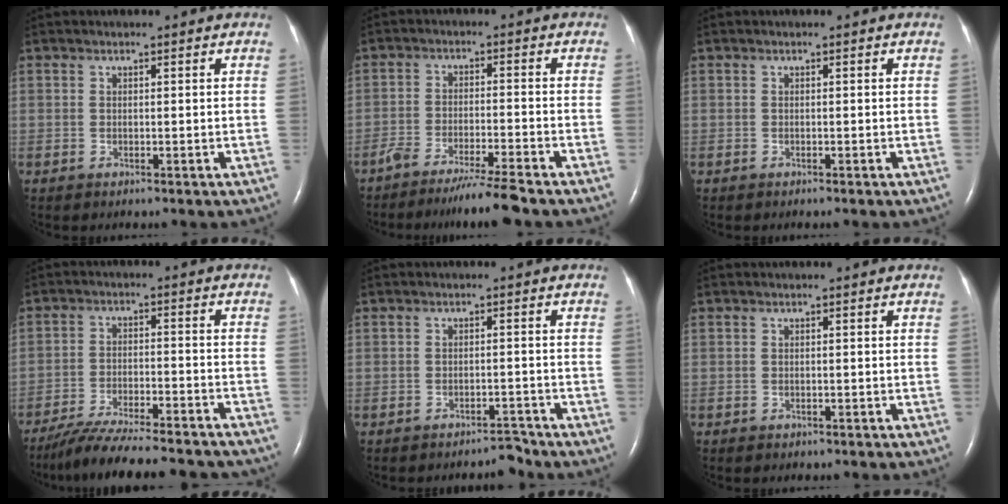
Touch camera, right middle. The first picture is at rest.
{"total": 7.1, "force": [-5.9, -0.9, 3.7], "torque": [-0.057, -0.023, -0.102]}
{"total": 0.0}
{"total": 19.0, "force": [-17.0, 2.5, 8.3], "torque": [-0.134, -0.018, -0.248]}
{"total": 2.1, "force": [-2.1, 0.3, 0.1], "torque": [0.003, -0.006, -0.029]}
{"total": 0.7, "force": [-0.5, 0.3, 0.3], "torque": [-0.012, 0.000, -0.005]}